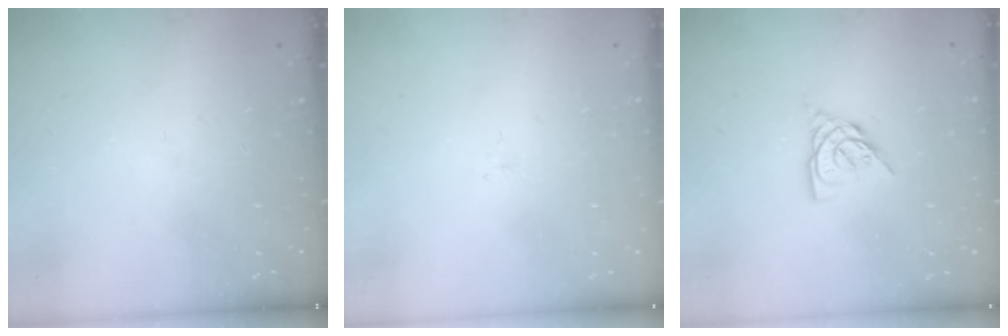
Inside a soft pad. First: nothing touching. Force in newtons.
{"total": 1.6, "press": 1.5, "slide": 0.3}
{"total": 8.0, "press": 7.9, "slide": 1.1}